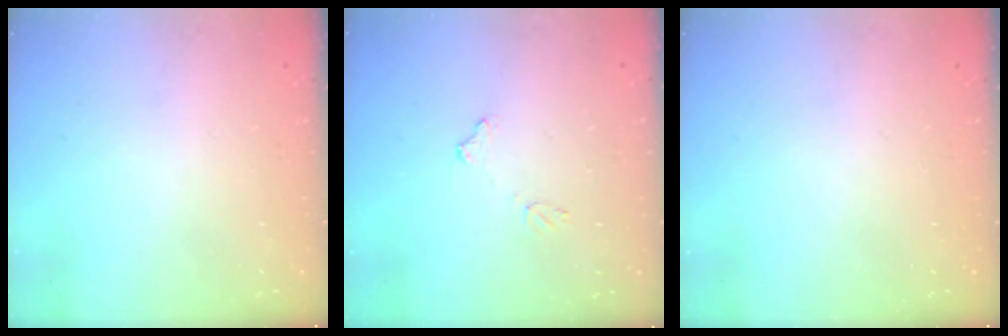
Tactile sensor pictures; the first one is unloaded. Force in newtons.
{"total": 7.8, "press": 7.8, "slide": 0.4}
{"total": 0.0}